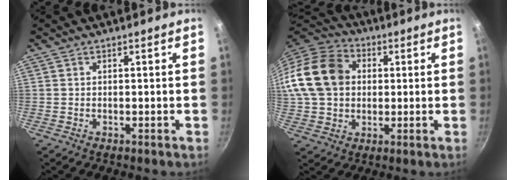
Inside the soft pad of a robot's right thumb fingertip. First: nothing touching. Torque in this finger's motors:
{"motor_torque": [1.50, 2.75, 0.76, -0.53, 0.20]}